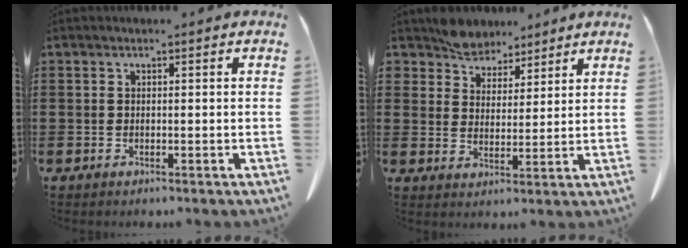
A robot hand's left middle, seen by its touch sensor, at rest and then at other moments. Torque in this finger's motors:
{"motor_torque": [1.65, 0.48, 0.15, 0.11]}